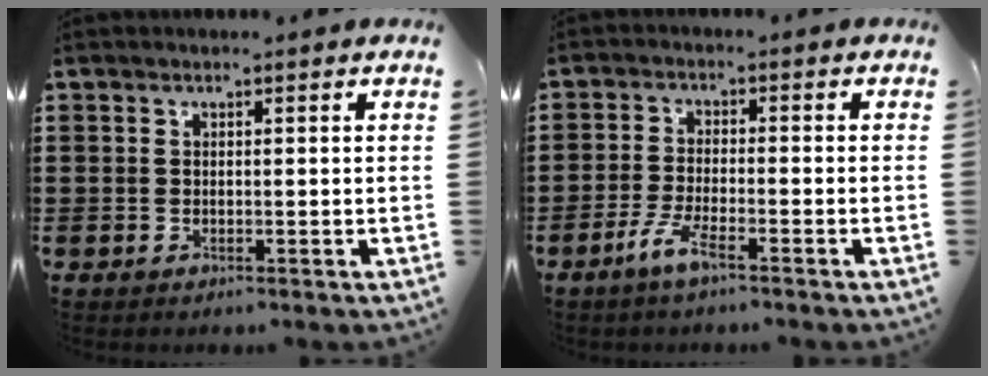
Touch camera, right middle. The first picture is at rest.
{"total": 4.4, "force": [-2.8, 0.5, 3.3], "torque": [-0.074, -0.007, -0.054]}